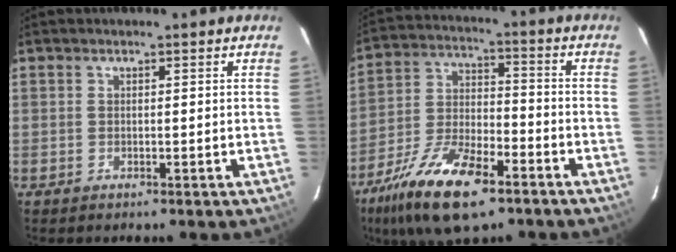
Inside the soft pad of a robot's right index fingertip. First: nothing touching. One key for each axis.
{"total": 17.7, "fx": -11.2, "fy": 6.7, "fz": 11.9, "tx": -0.247, "ty": -0.027, "tz": -0.206}